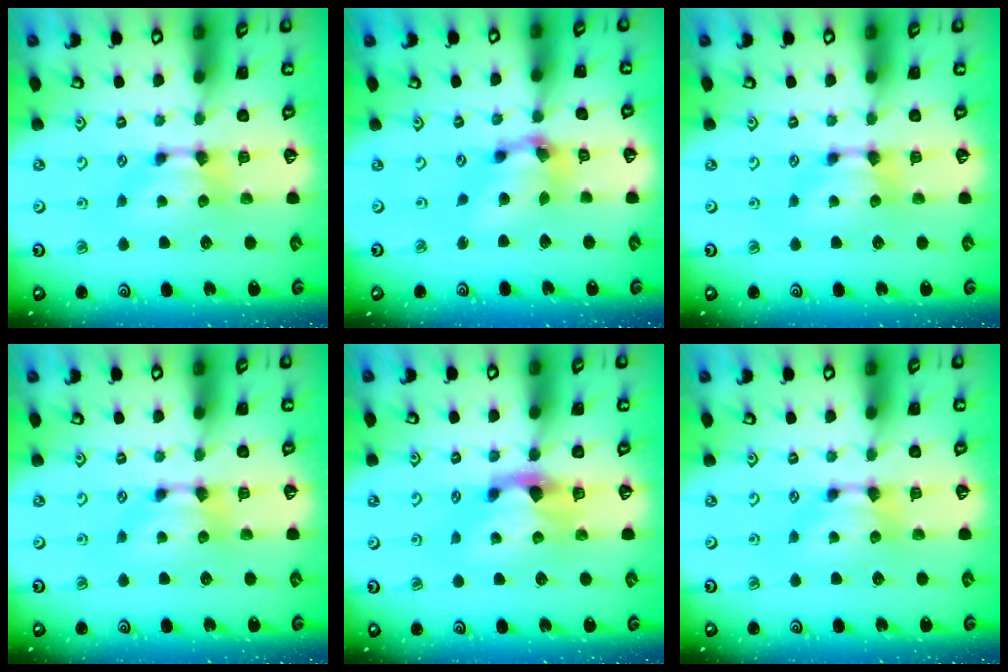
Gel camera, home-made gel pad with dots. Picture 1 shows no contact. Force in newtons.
{"total": 6.2, "press": 5.8, "slide": 2.0}
{"total": 0.0}
{"total": 0.0}
{"total": 2.0, "press": 1.6, "slide": 1.2}
{"total": 0.0}